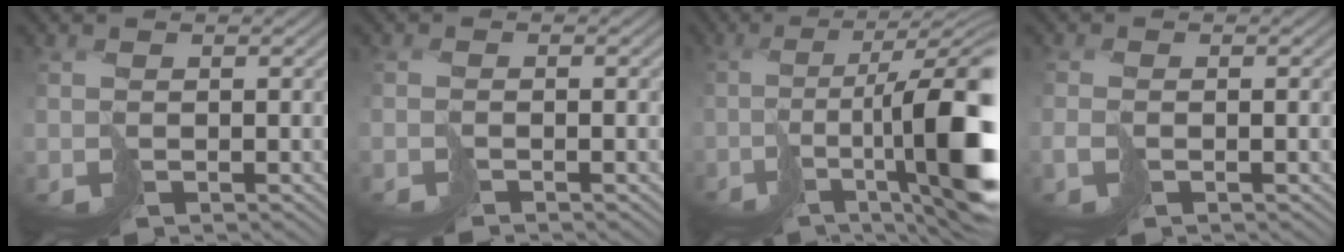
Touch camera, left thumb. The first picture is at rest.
{"total": 1.0, "force": [-0.8, -0.1, 0.6], "torque": [-0.005, 0.001, -0.022]}
{"total": 15.3, "force": [-3.8, 4.7, 14.0], "torque": [-0.234, -0.019, -0.048]}
{"total": 1.5, "force": [-0.7, 0.5, 1.2], "torque": [-0.026, -0.005, -0.018]}